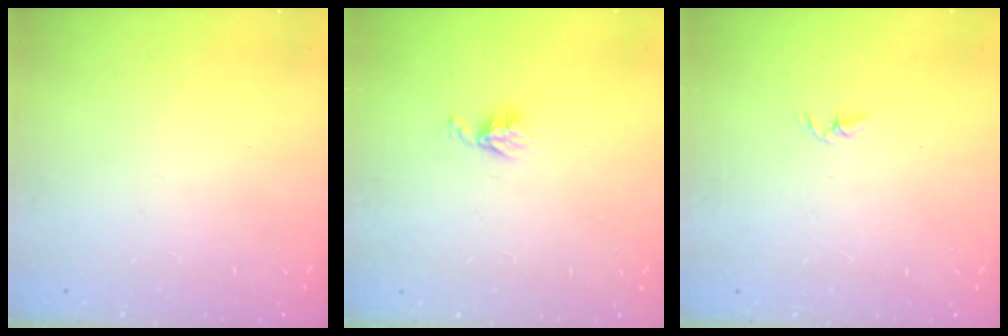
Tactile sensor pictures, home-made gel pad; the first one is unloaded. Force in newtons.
{"total": 5.8, "press": 5.7, "slide": 0.7}
{"total": 1.8, "press": 1.7, "slide": 0.3}